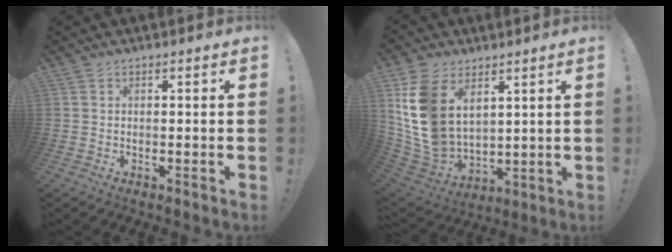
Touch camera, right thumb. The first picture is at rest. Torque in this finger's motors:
{"motor_torque": [-0.23, 1.64, 0.87, 0.65, 0.63]}